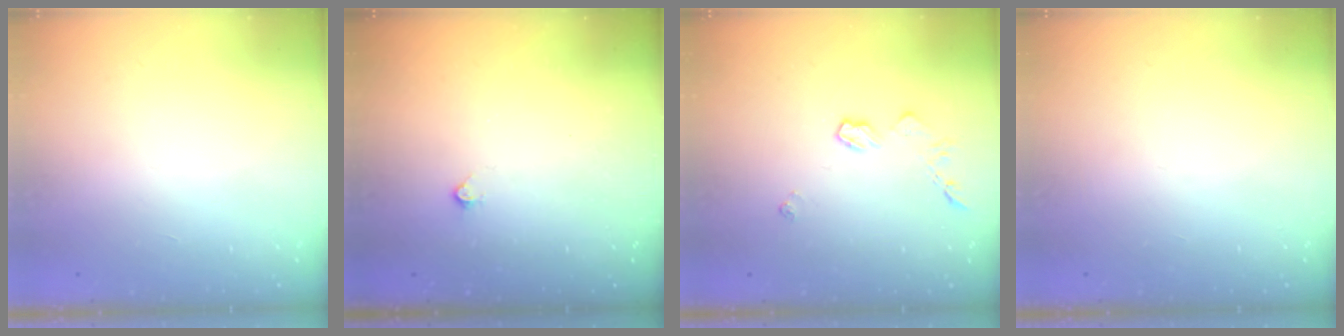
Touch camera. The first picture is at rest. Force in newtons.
{"total": 2.2, "press": 2.2, "slide": 0.4}
{"total": 5.6, "press": 5.6, "slide": 0.4}
{"total": 0.0}